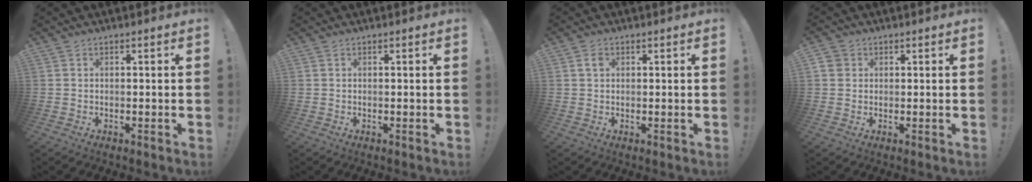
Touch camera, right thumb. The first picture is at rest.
{"total": 0.0}
{"total": 2.0, "force": [0.8, 1.5, 1.1], "torque": [-0.014, 0.000, 0.012]}
{"total": 2.5, "force": [0.9, 2.2, 0.6], "torque": [-0.014, 0.003, 0.017]}